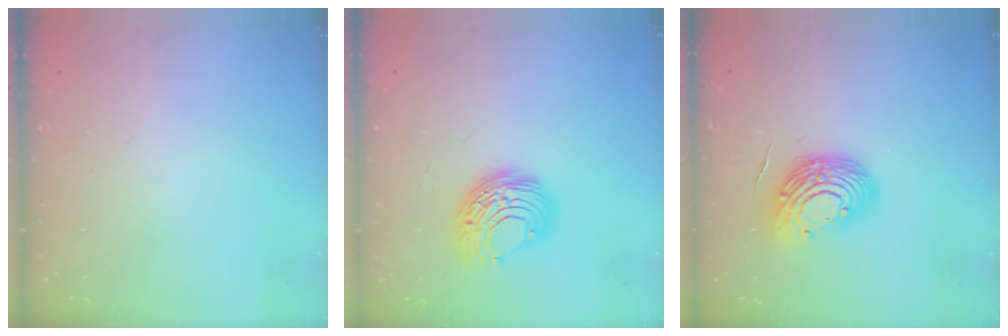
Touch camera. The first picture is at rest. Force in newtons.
{"total": 9.5, "press": 9.5, "slide": 0.5}
{"total": 12.6, "press": 12.5, "slide": 1.7}